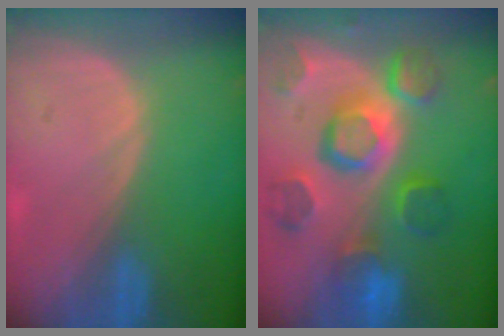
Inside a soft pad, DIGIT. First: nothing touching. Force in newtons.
{"total": 12.1, "press": 10.4, "slide": 6.1}